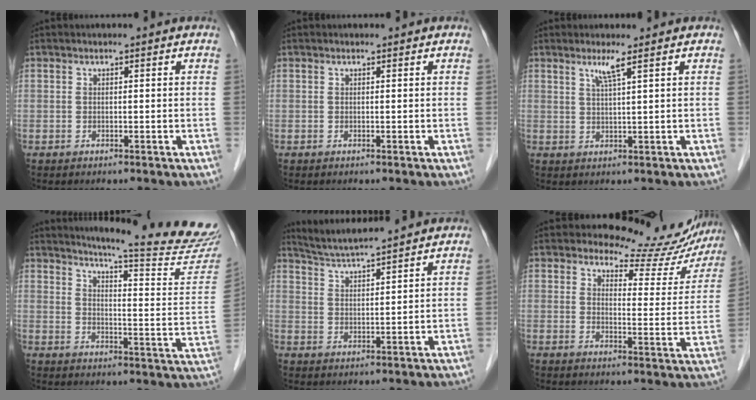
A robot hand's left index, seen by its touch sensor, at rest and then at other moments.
{"total": 0.0}
{"total": 2.4, "force": [1.5, -0.5, 1.8], "torque": [-0.039, -0.005, 0.032]}
{"total": 22.1, "force": [20.7, -0.3, 7.7], "torque": [-0.110, -0.113, 0.246]}
{"total": 9.9, "force": [9.2, -0.3, 3.6], "torque": [-0.070, 0.028, 0.146]}
{"total": 15.0, "force": [14.2, 4.2, 2.2], "torque": [0.003, -0.055, 0.143]}